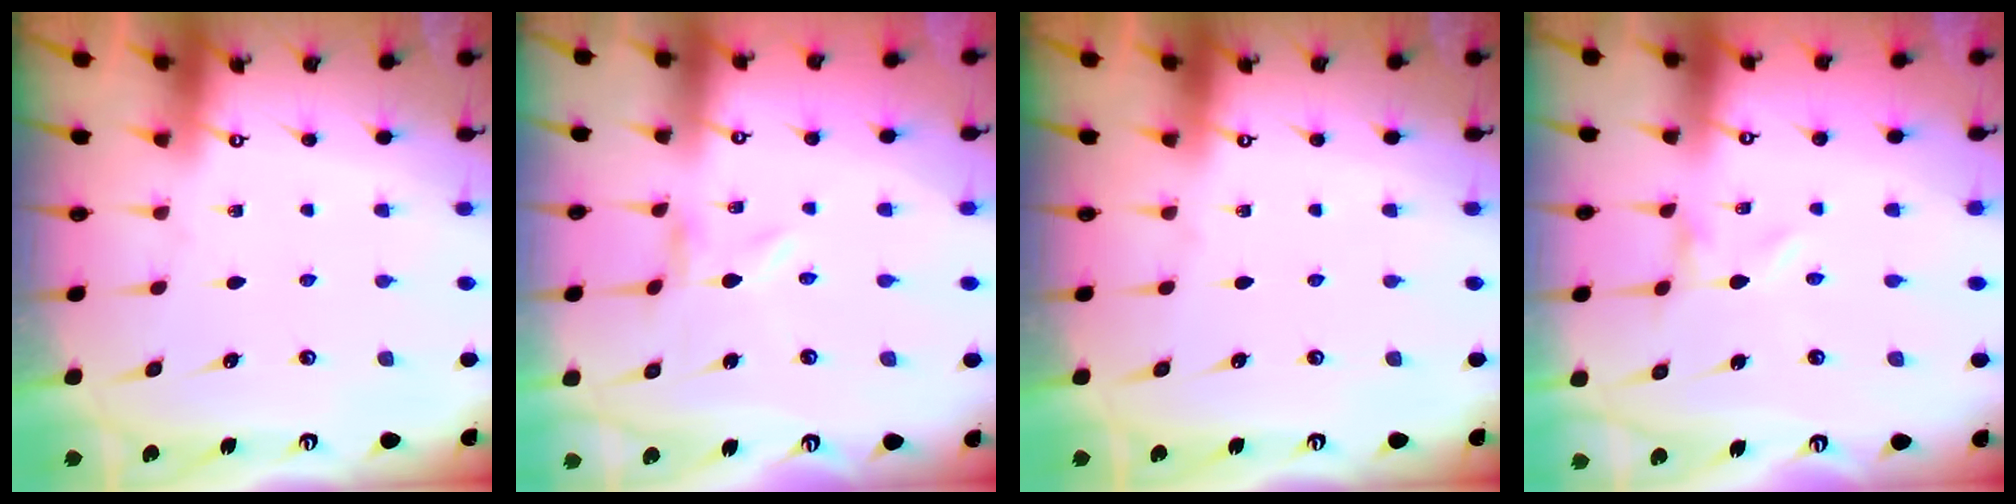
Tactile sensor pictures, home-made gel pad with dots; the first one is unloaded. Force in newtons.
{"total": 0.0}
{"total": 0.0}
{"total": 0.0}